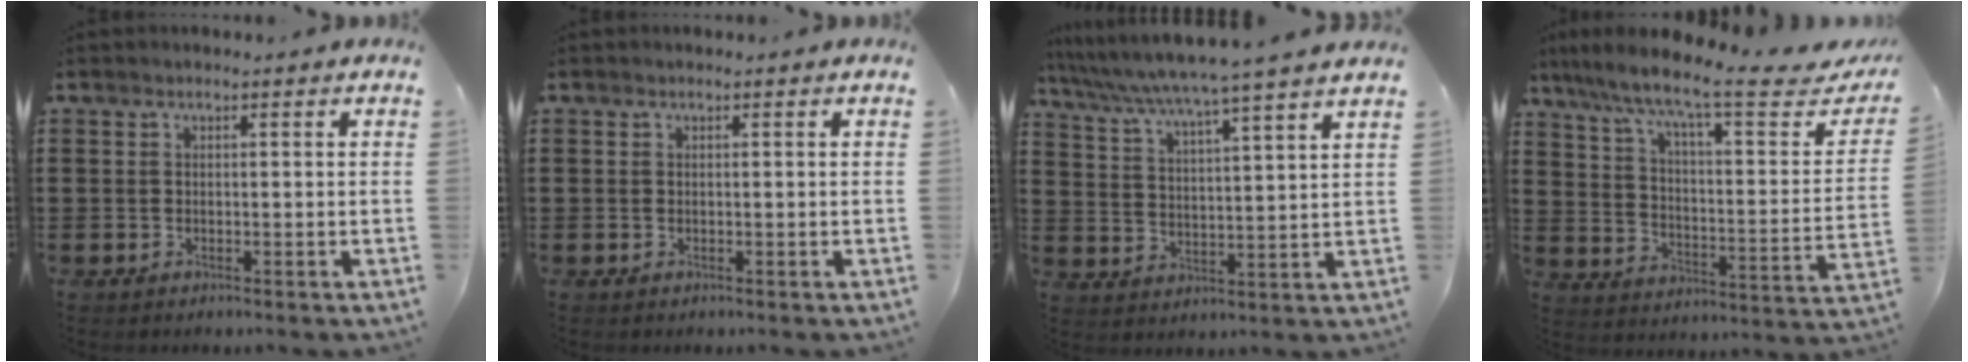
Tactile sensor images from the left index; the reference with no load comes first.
{"total": 0.0}
{"total": 5.1, "force": [4.6, -1.4, 1.9], "torque": [-0.057, -0.040, 0.070]}
{"total": 9.8, "force": [7.4, 0.9, 6.4], "torque": [-0.143, -0.047, 0.113]}